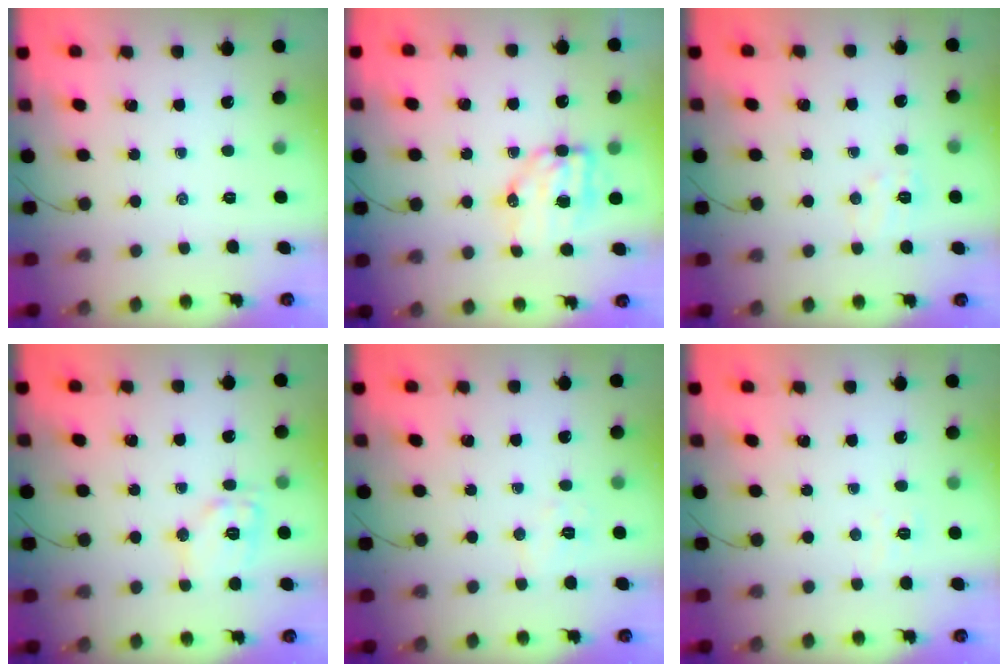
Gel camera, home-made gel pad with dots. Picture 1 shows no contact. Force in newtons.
{"total": 7.9, "press": 7.8, "slide": 1.3}
{"total": 6.7, "press": 6.6, "slide": 1.4}
{"total": 10.2, "press": 10.2, "slide": 0.7}
{"total": 5.4, "press": 5.3, "slide": 0.8}
{"total": 2.4, "press": 2.3, "slide": 0.8}